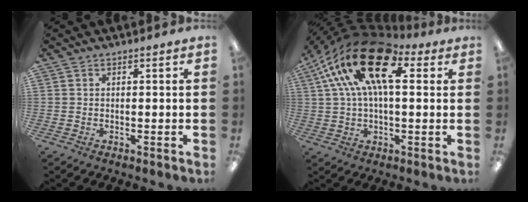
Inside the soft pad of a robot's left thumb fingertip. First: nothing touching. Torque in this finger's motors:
{"motor_torque": [0.09, 1.38, 2.06, -0.71, 0.88]}